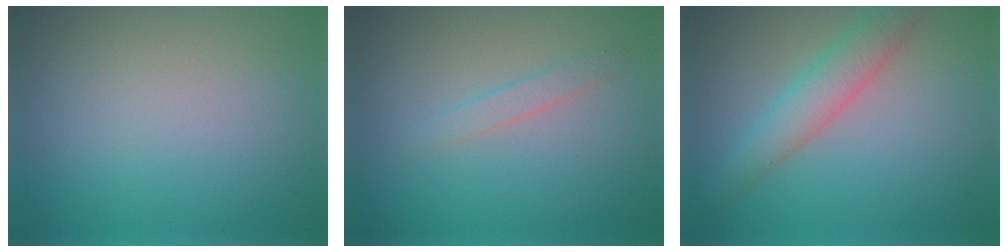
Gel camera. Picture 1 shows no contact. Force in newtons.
{"total": 1.1, "press": 1.1, "slide": 0.1}
{"total": 4.1, "press": 4.1, "slide": 0.1}